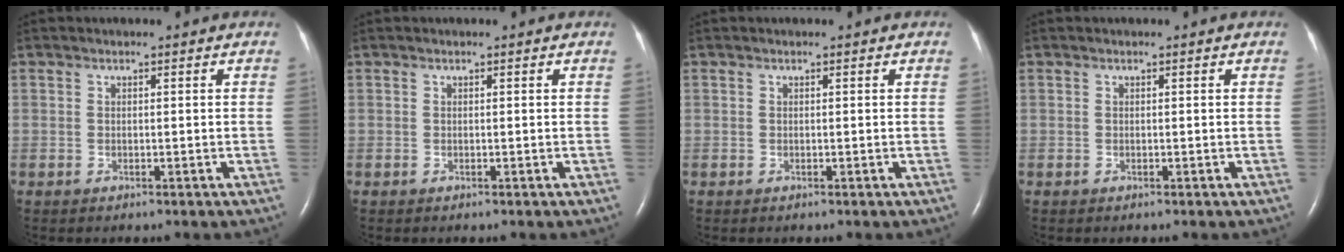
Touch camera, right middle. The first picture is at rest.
{"total": 0.0}
{"total": 0.0}
{"total": 0.0}